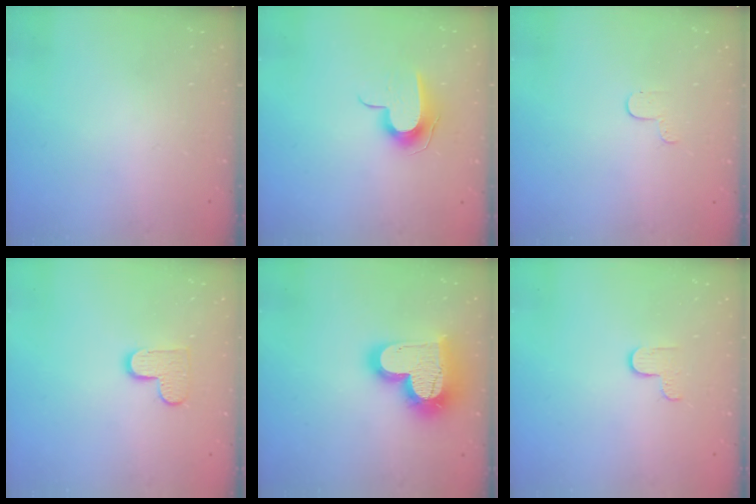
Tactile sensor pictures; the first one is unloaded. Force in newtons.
{"total": 9.0, "press": 9.0, "slide": 0.5}
{"total": 3.0, "press": 3.0, "slide": 0.3}
{"total": 8.3, "press": 8.2, "slide": 0.5}
{"total": 23.6, "press": 23.5, "slide": 2.1}
{"total": 3.1, "press": 3.1, "slide": 0.4}